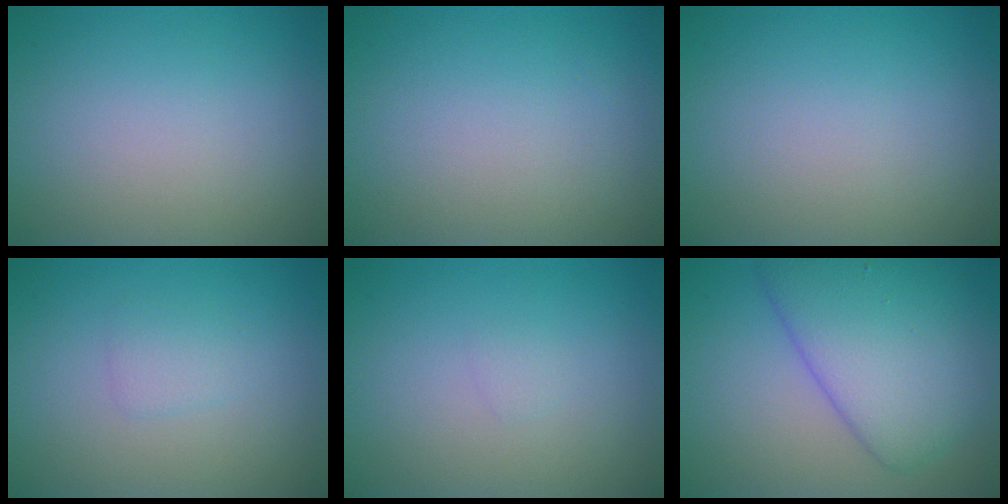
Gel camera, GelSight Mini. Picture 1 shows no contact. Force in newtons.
{"total": 0.0}
{"total": 0.0}
{"total": 1.2, "press": 1.2, "slide": 0.1}
{"total": 0.5, "press": 0.5, "slide": 0.0}
{"total": 7.5, "press": 7.5, "slide": 0.3}